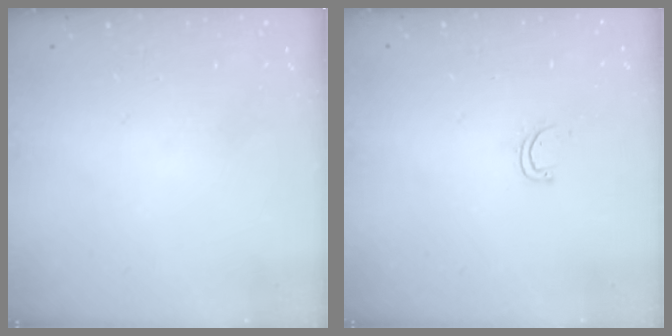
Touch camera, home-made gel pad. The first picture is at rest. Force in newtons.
{"total": 4.6, "press": 4.4, "slide": 1.2}